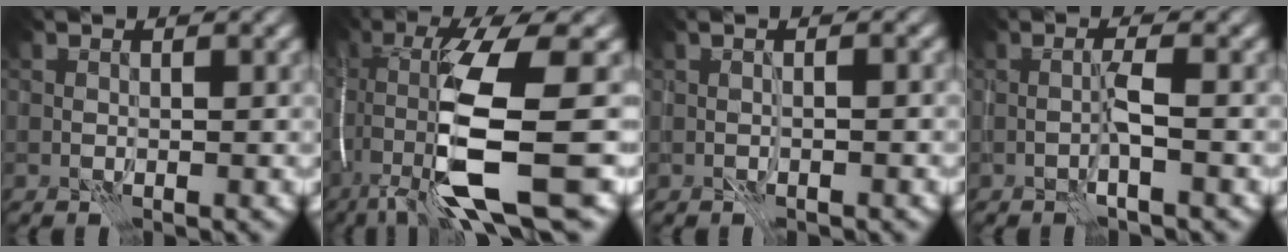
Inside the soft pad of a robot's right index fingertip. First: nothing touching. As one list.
[{"total": 12.3, "force": [-3.7, 2.4, 11.5], "torque": [-0.225, -0.012, -0.061]}, {"total": 1.0, "force": [-0.4, 0.1, 0.9], "torque": [-0.015, 0.003, -0.012]}, {"total": 1.6, "force": [-0.6, -0.2, 1.4], "torque": [-0.030, 0.006, -0.013]}]